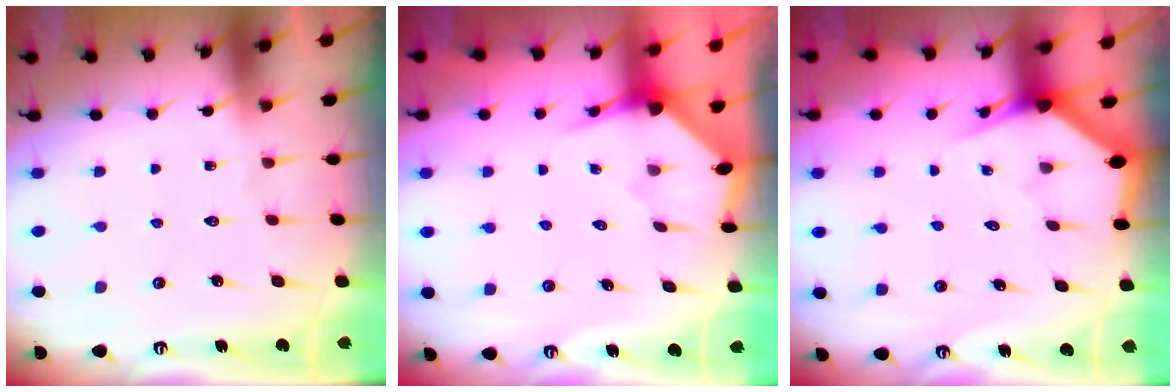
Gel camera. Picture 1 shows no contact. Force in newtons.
{"total": 3.3, "press": 3.3, "slide": 0.3}
{"total": 2.7, "press": 2.7, "slide": 0.0}